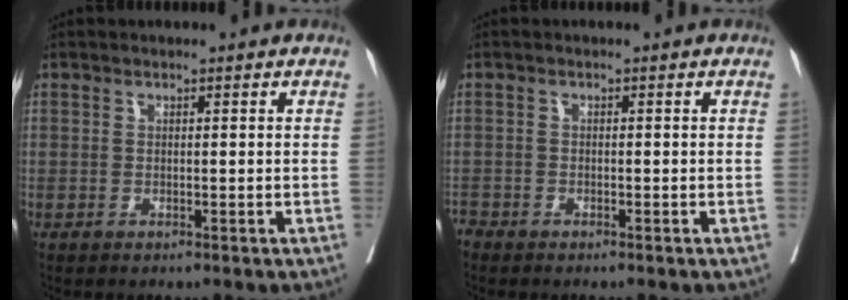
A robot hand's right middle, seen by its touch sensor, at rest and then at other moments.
{"total": 1.3, "force": [-1.2, 0.5, -0.2], "torque": [0.005, 0.000, -0.024]}